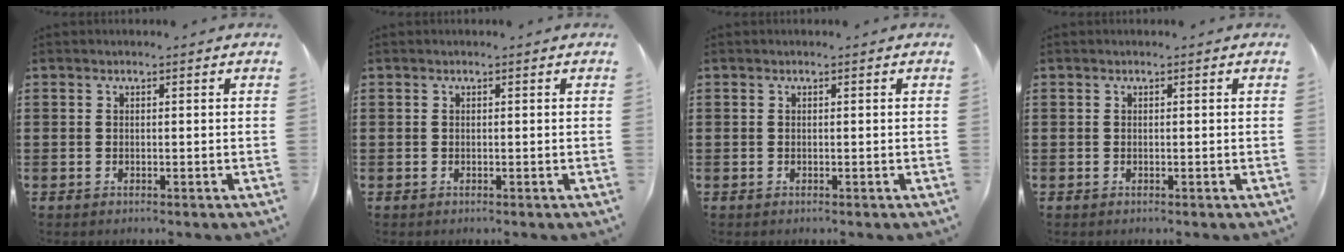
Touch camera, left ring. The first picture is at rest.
{"total": 0.0}
{"total": 0.0}
{"total": 0.0}